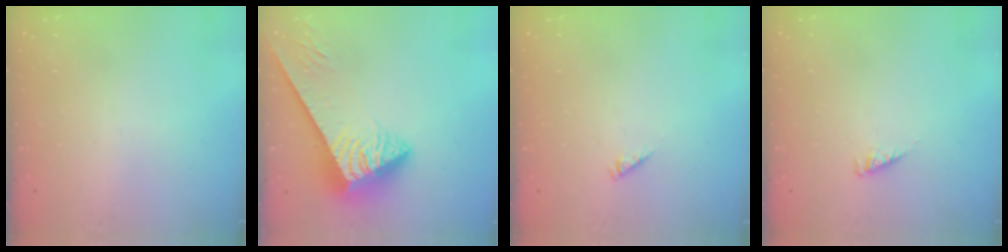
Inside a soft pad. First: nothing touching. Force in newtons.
{"total": 4.5, "press": 4.5, "slide": 0.5}
{"total": 0.9, "press": 0.8, "slide": 0.3}
{"total": 2.5, "press": 2.5, "slide": 0.2}